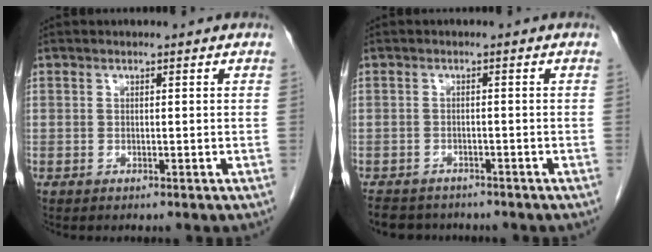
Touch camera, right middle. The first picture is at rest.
{"total": 7.1, "force": [-6.2, 3.0, 1.7], "torque": [-0.032, -0.003, -0.087]}